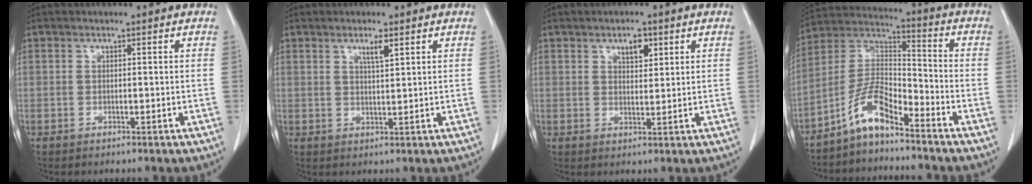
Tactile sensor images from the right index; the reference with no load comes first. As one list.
[{"total": 2.5, "force": [1.5, 0.1, 2.0], "torque": [-0.038, -0.003, 0.027]}, {"total": 3.3, "force": [1.8, 1.5, 2.3], "torque": [-0.035, -0.002, 0.031]}, {"total": 8.2, "force": [-6.2, 1.8, 5.1], "torque": [-0.110, 0.018, -0.125]}]